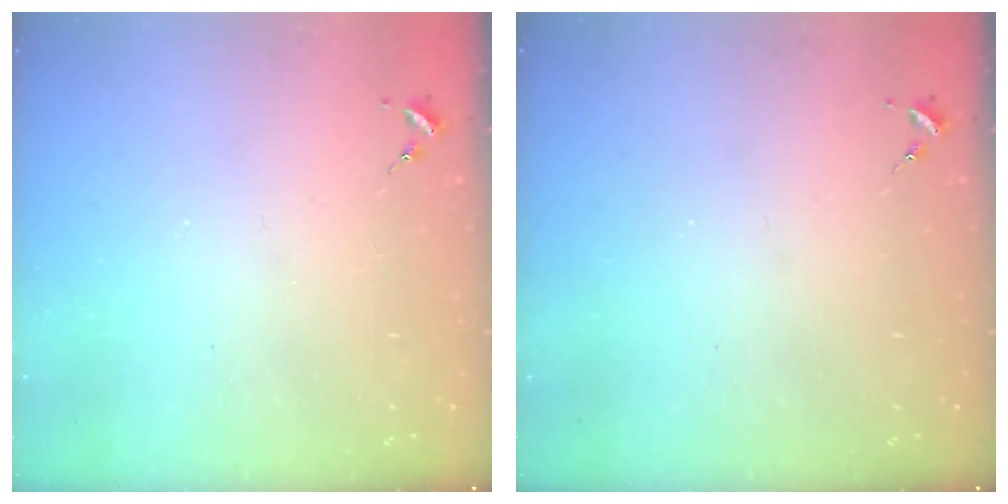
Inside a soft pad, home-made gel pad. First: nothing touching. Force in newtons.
{"total": 0.0}